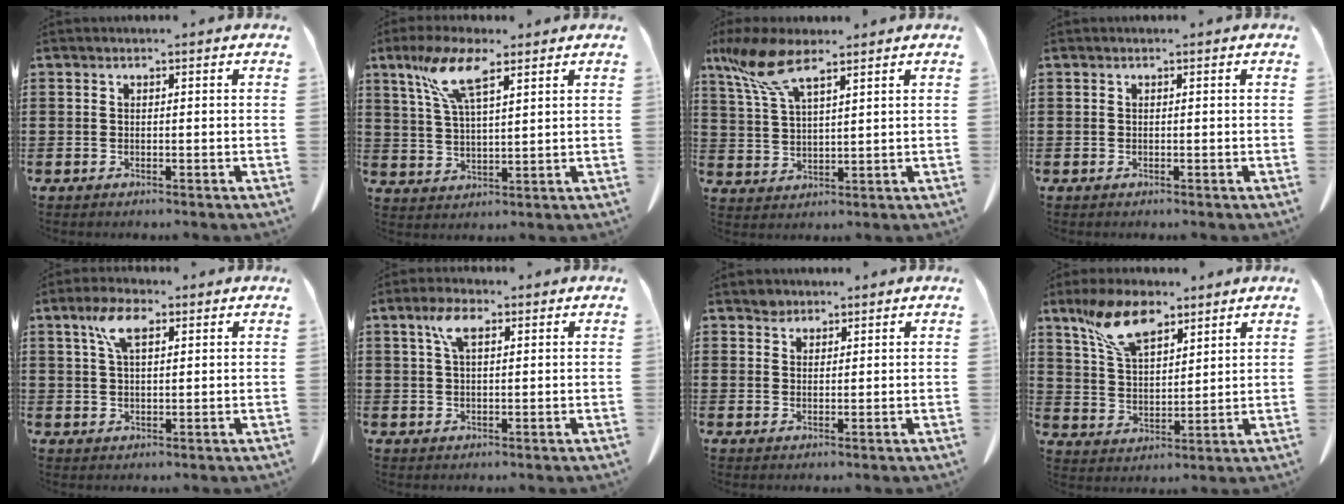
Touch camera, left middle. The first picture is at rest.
{"total": 8.8, "force": [5.3, 2.2, 6.6], "torque": [-0.150, -0.001, 0.092]}
{"total": 8.9, "force": [5.8, 2.6, 6.3], "torque": [-0.157, -0.014, 0.102]}
{"total": 0.0}
{"total": 6.0, "force": [3.1, 2.2, 4.7], "torque": [-0.103, 0.009, 0.054]}
{"total": 4.8, "force": [2.3, 1.7, 3.8], "torque": [-0.085, 0.008, 0.041]}
{"total": 1.9, "force": [1.8, 0.8, 0.0], "torque": [0.003, -0.004, 0.035]}
{"total": 10.2, "force": [7.1, 4.2, 6.0], "torque": [-0.137, -0.007, 0.135]}